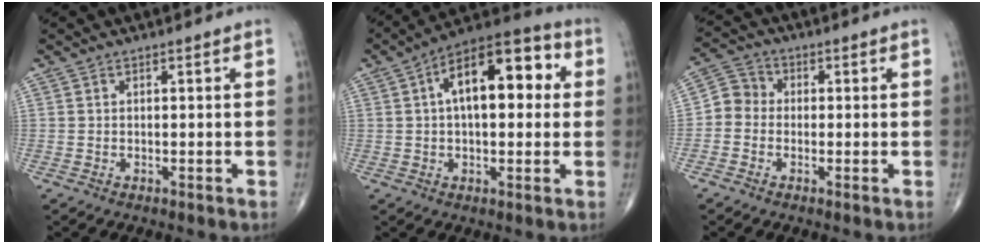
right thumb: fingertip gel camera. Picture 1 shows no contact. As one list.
[{"total": 16.3, "force": [3.3, 8.1, 13.8], "torque": [-0.185, 0.034, 0.040]}, {"total": 4.8, "force": [-0.8, 4.4, 1.8], "torque": [-0.018, 0.016, -0.035]}]